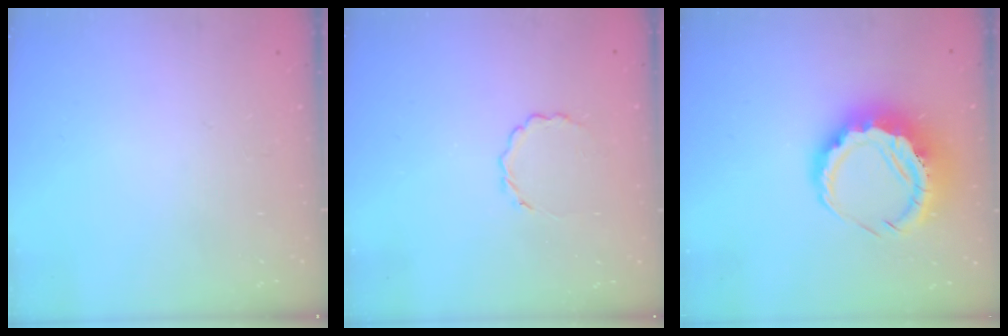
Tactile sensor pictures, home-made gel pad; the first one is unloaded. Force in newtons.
{"total": 3.1, "press": 3.0, "slide": 1.1}
{"total": 11.3, "press": 11.0, "slide": 2.2}